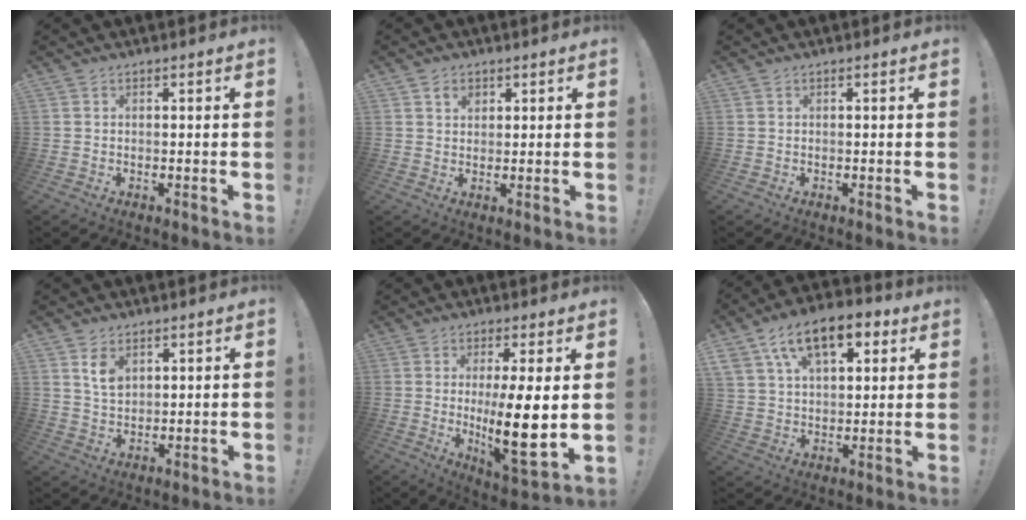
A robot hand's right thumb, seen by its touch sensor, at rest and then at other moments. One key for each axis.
{"total": 2.8, "fx": 1.3, "fy": 2.0, "fz": 1.3, "tx": -0.012, "ty": -0.004, "tz": 0.021}
{"total": 0.0}
{"total": 5.6, "fx": 2.9, "fy": 3.6, "fz": 3.2, "tx": -0.043, "ty": -0.014, "tz": 0.051}
{"total": 14.7, "fx": 0.4, "fy": 3.5, "fz": 14.3, "tx": -0.221, "ty": -0.024, "tz": 0.011}
{"total": 15.8, "fx": 7.9, "fy": 9.2, "fz": 10.1, "tx": -0.172, "ty": -0.024, "tz": 0.145}